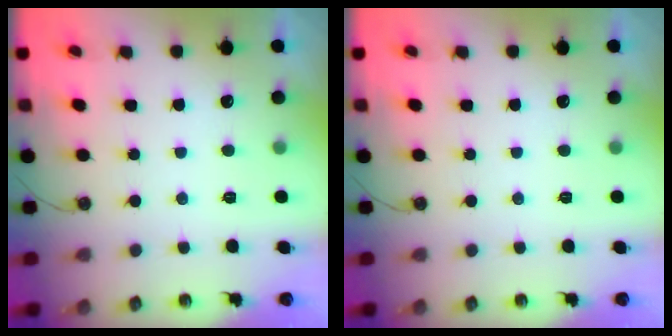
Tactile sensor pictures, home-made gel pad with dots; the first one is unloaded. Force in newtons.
{"total": 0.0}